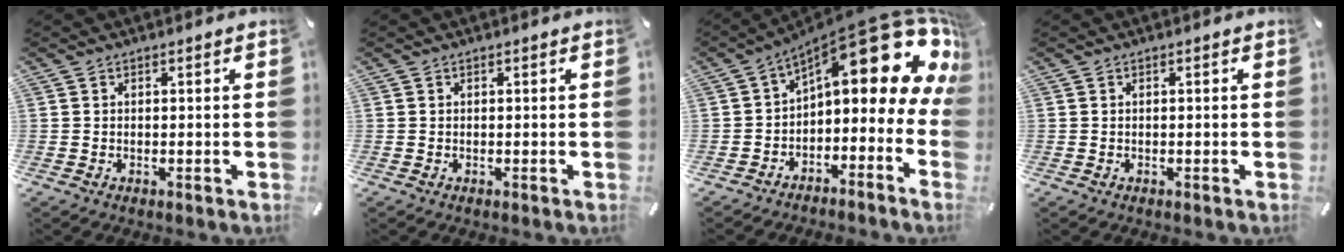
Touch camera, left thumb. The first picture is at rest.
{"total": 0.0}
{"total": 19.6, "force": [10.1, 7.2, 15.2], "torque": [-0.187, -0.084, 0.161]}
{"total": 0.0}